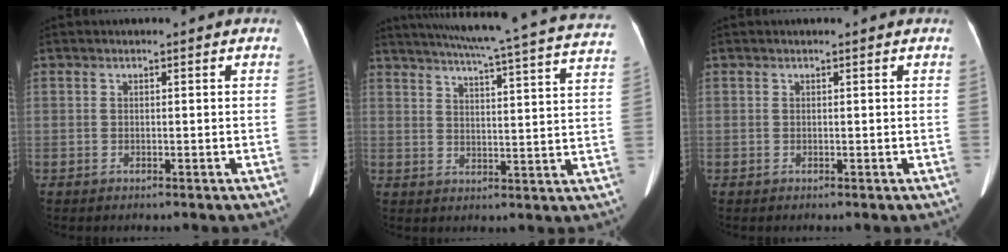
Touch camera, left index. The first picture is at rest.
{"total": 27.0, "force": [23.9, 0.3, 12.5], "torque": [-0.200, -0.042, 0.288]}
{"total": 0.0}